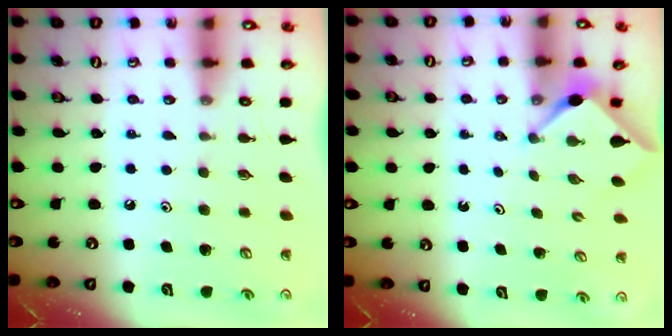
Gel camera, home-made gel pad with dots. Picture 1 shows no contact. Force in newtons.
{"total": 3.0, "press": 3.0, "slide": 0.2}